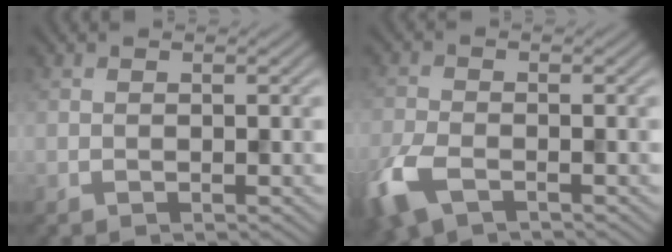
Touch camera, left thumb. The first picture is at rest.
{"total": 6.5, "force": [-3.7, 3.1, 4.4], "torque": [-0.111, -0.017, -0.082]}